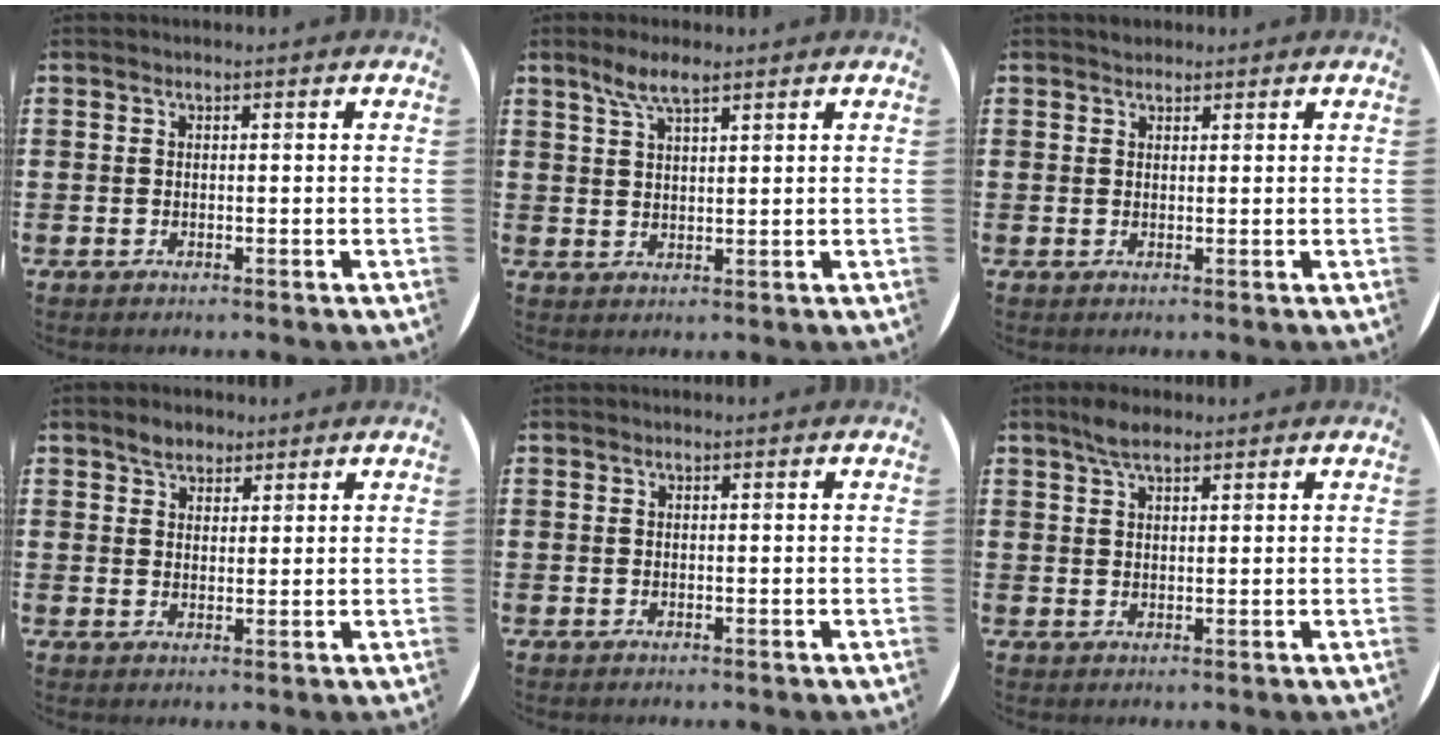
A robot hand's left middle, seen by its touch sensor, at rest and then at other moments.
{"total": 4.5, "force": [3.2, 1.2, 3.0], "torque": [-0.064, 0.007, 0.056]}
{"total": 1.1, "force": [1.0, 0.4, 0.0], "torque": [0.008, 0.001, 0.017]}
{"total": 2.8, "force": [2.3, 1.4, 0.5], "torque": [-0.004, 0.002, 0.044]}
{"total": 0.0}
{"total": 3.1, "force": [2.4, 1.0, 1.8], "torque": [-0.030, 0.003, 0.041]}